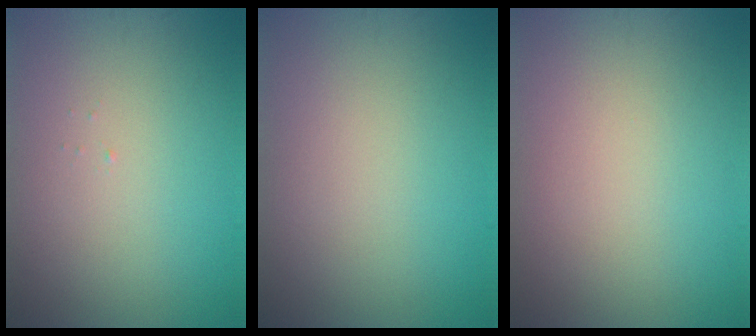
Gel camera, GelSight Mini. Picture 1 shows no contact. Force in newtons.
{"total": 0.0}
{"total": 0.0}